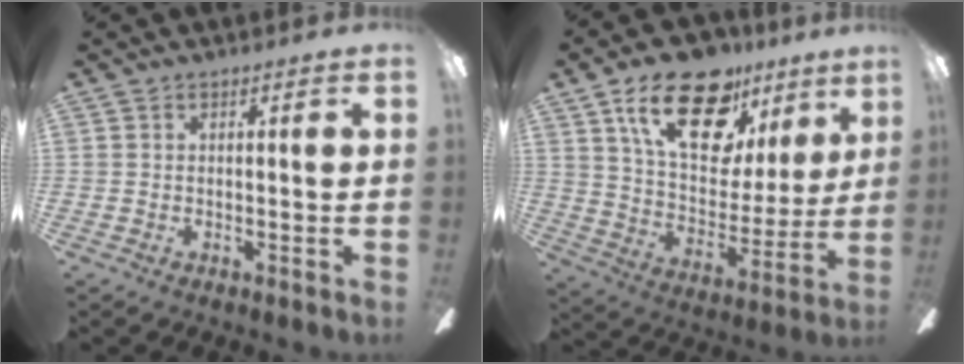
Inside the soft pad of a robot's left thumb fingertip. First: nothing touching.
{"total": 23.0, "force": [13.4, 12.0, 14.4], "torque": [-0.226, -0.060, 0.234]}